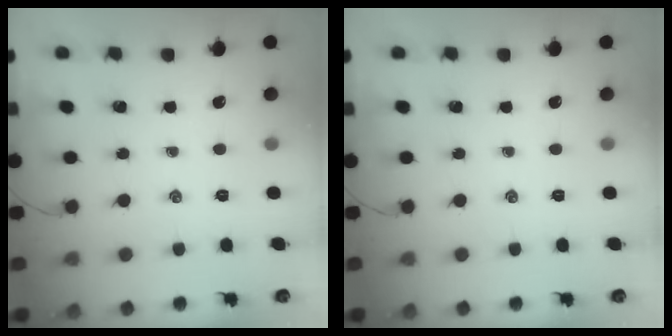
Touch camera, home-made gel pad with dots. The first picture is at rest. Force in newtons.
{"total": 0.0}